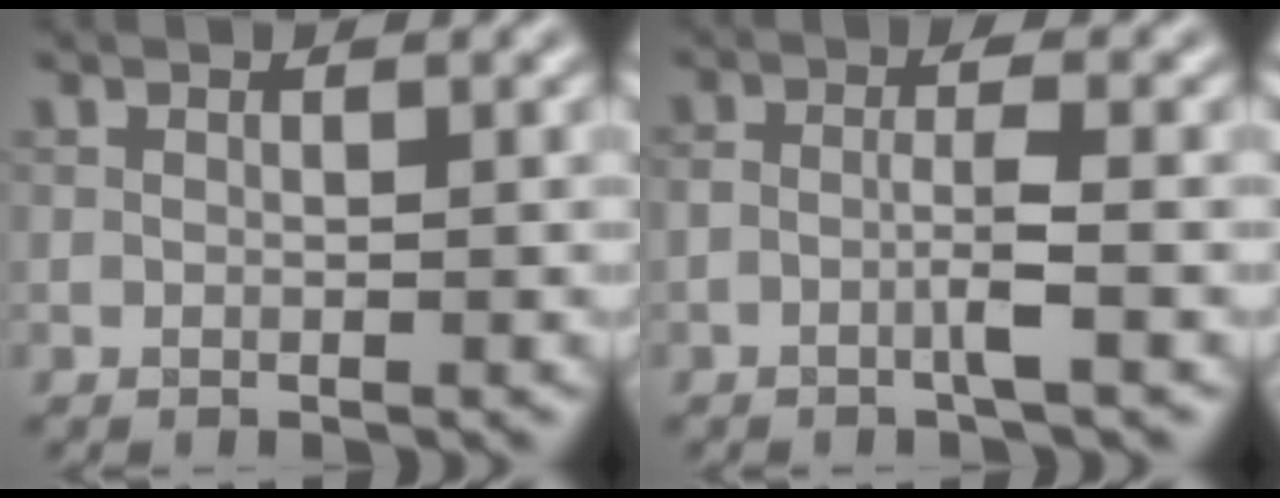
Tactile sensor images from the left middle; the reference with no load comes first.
{"total": 2.1, "force": [-0.8, 0.2, 2.0], "torque": [-0.038, 0.008, -0.021]}